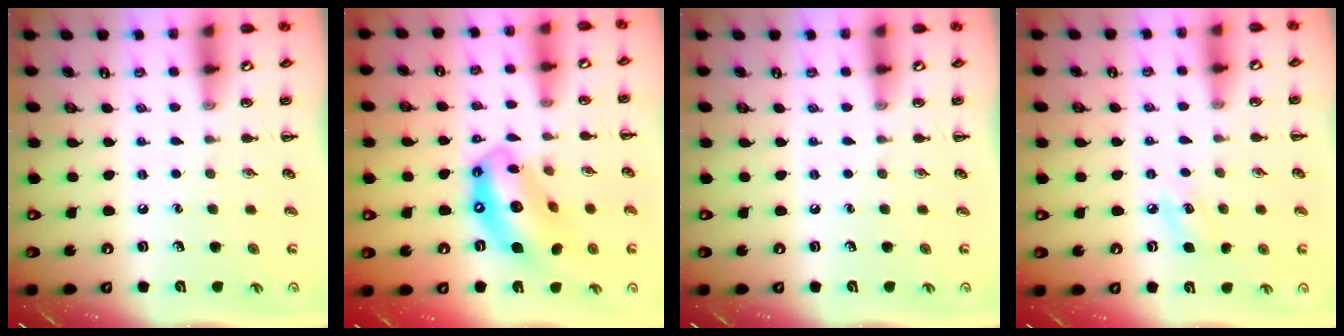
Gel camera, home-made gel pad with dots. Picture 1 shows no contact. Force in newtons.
{"total": 14.4, "press": 13.9, "slide": 4.0}
{"total": 0.0}
{"total": 6.3, "press": 6.0, "slide": 2.0}